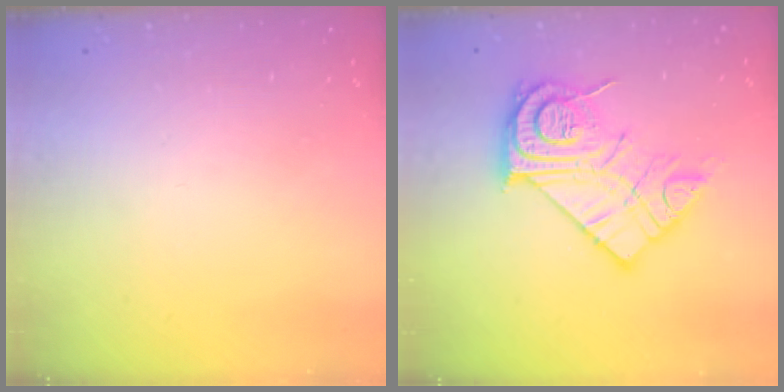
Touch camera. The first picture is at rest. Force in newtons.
{"total": 17.8, "press": 17.8, "slide": 1.2}